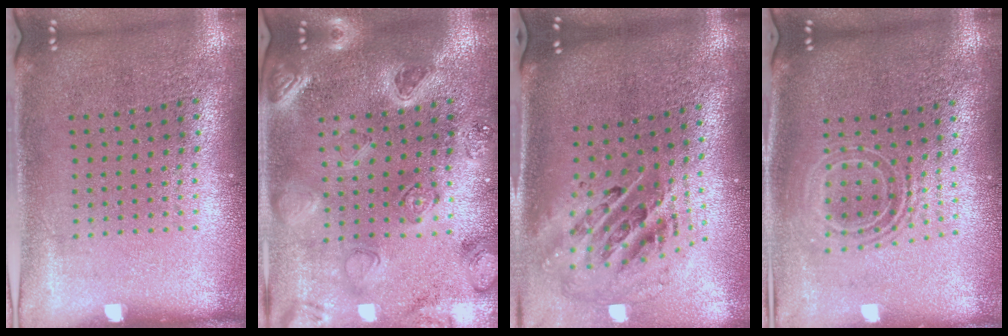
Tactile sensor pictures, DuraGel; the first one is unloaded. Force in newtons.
{"total": 2.3, "press": 2.2, "slide": 0.3}
{"total": 2.2, "press": 1.6, "slide": 1.5}
{"total": 1.7, "press": 1.3, "slide": 1.0}